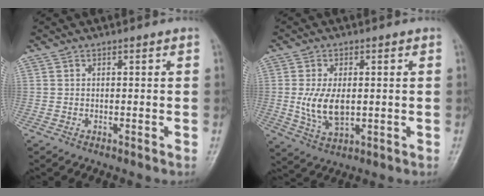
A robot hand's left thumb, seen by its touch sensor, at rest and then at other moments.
{"total": 7.9, "force": [0.0, 4.4, 6.6], "torque": [-0.127, -0.009, 0.005]}